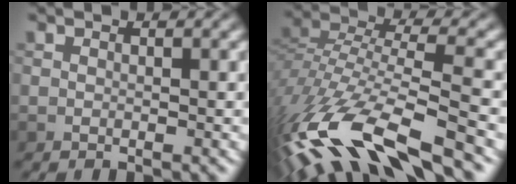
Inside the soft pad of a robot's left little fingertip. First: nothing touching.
{"total": 14.2, "force": [-9.3, 4.0, 10.0], "torque": [-0.219, -0.005, -0.165]}